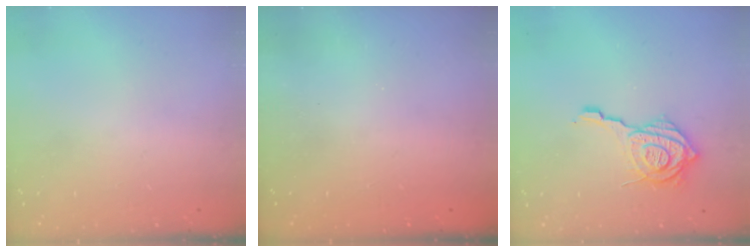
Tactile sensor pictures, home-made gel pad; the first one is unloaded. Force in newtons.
{"total": 2.3, "press": 2.2, "slide": 0.8}
{"total": 15.0, "press": 14.9, "slide": 1.3}